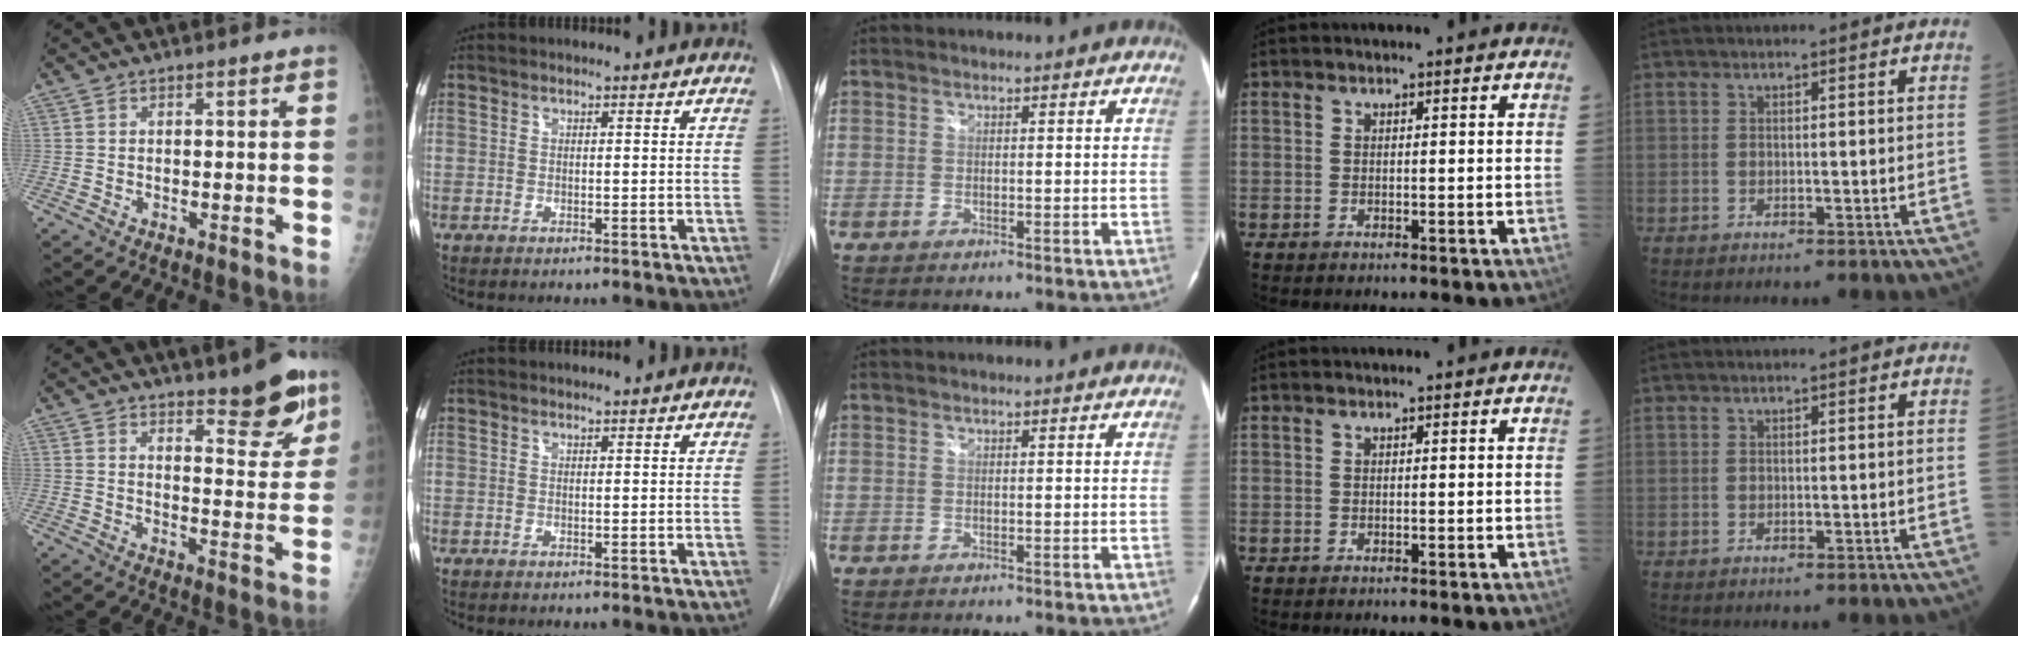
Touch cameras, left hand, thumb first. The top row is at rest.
{"thumb": {"total": 9.6, "force": [6.9, 2.7, 6.1], "torque": [-0.054, -0.053, 0.103]}, "index": {"total": 0.8, "force": [0.8, -0.1, 0.1], "torque": [-0.004, 0.004, 0.015]}}